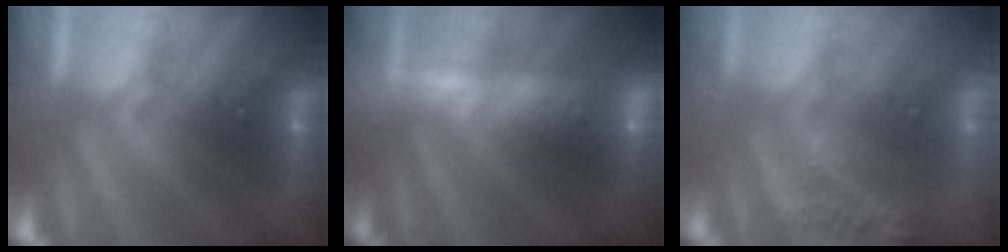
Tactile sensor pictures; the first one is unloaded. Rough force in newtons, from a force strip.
{"total": 2.3}
{"total": 7.6}